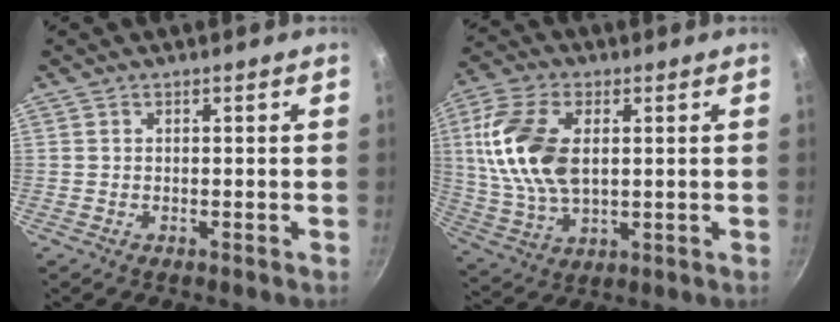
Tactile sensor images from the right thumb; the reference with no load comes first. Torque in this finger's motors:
{"motor_torque": [-0.26, 1.30, 1.67, 0.48, 0.47]}